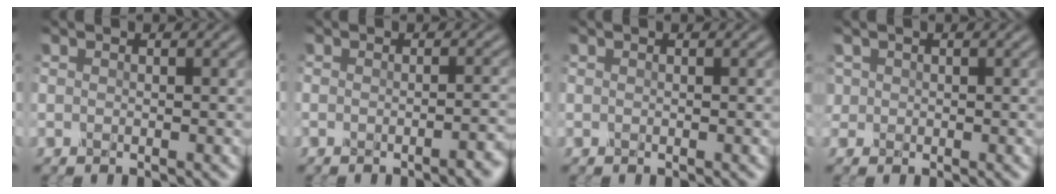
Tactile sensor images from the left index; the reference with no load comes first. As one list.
[{"total": 3.0, "force": [-1.7, 1.0, 2.2], "torque": [-0.011, 0.007, -0.025]}, {"total": 0.0}, {"total": 0.9, "force": [0.2, 0.9, -0.1], "torque": [0.007, 0.003, -0.001]}]